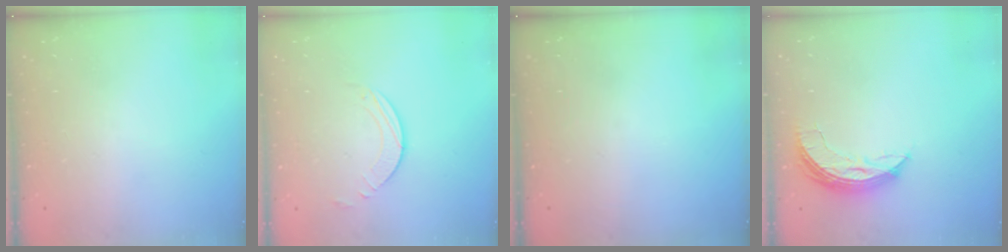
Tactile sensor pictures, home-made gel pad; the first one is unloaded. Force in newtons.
{"total": 2.8, "press": 2.8, "slide": 0.2}
{"total": 0.0}
{"total": 6.7, "press": 6.7, "slide": 0.4}